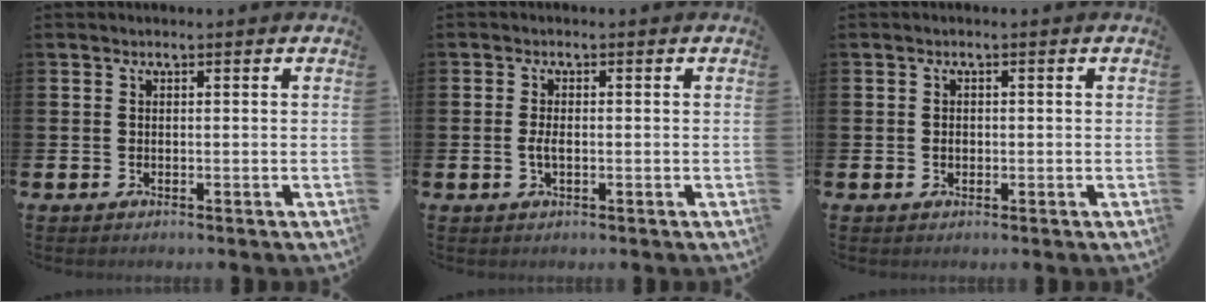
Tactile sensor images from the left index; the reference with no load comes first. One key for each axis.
{"total": 1.9, "fx": -0.3, "fy": 0.8, "fz": 1.7, "tx": -0.026, "ty": -0.001, "tz": -0.007}
{"total": 0.9, "fx": -0.1, "fy": 0.7, "fz": 0.5, "tx": -0.005, "ty": 0.004, "tz": -0.005}